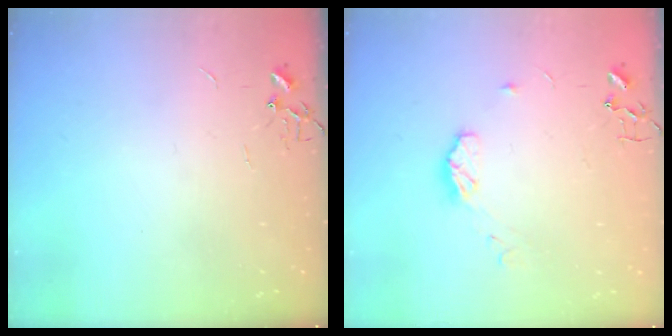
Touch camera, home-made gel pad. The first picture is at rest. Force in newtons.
{"total": 7.4, "press": 7.4, "slide": 0.6}